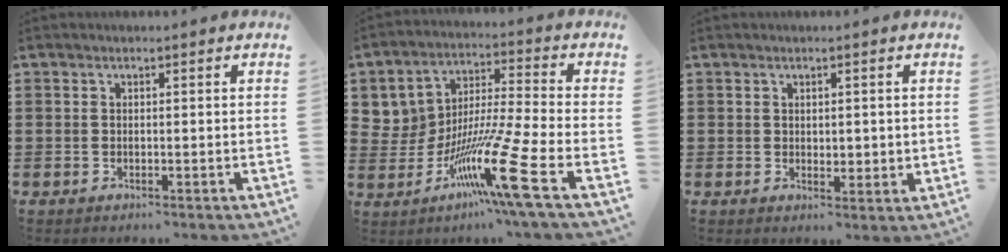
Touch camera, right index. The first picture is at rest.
{"total": 13.1, "force": [-5.6, 1.2, 11.8], "torque": [-0.239, -0.009, -0.105]}
{"total": 1.6, "force": [0.7, 1.2, 0.8], "torque": [-0.011, 0.006, 0.011]}